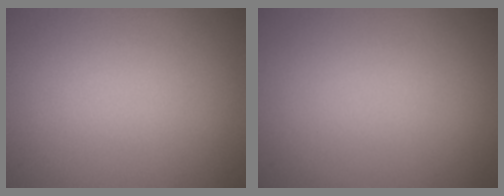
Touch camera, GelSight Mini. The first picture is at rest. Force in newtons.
{"total": 0.0}